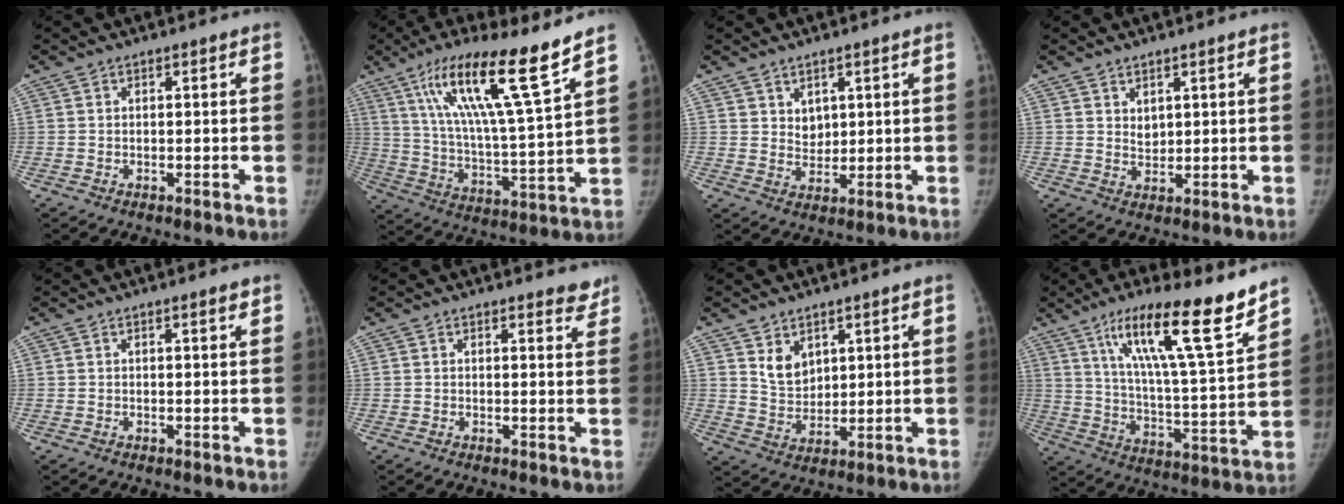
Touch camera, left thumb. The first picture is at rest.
{"total": 19.5, "force": [12.2, 1.5, 15.2], "torque": [-0.245, -0.057, 0.211]}
{"total": 3.7, "force": [2.0, 2.9, 1.3], "torque": [0.002, -0.018, 0.043]}
{"total": 2.6, "force": [1.5, 1.8, 1.2], "torque": [-0.005, -0.014, 0.033]}
{"total": 0.8, "force": [0.5, 0.1, 0.6], "torque": [-0.005, -0.001, 0.007]}
{"total": 2.8, "force": [2.5, 1.0, 0.8], "torque": [0.013, -0.014, 0.019]}
{"total": 6.0, "force": [3.2, 4.2, 2.8], "torque": [-0.022, -0.029, 0.068]}
{"total": 20.8, "force": [13.8, 3.1, 15.2], "torque": [-0.224, -0.067, 0.231]}